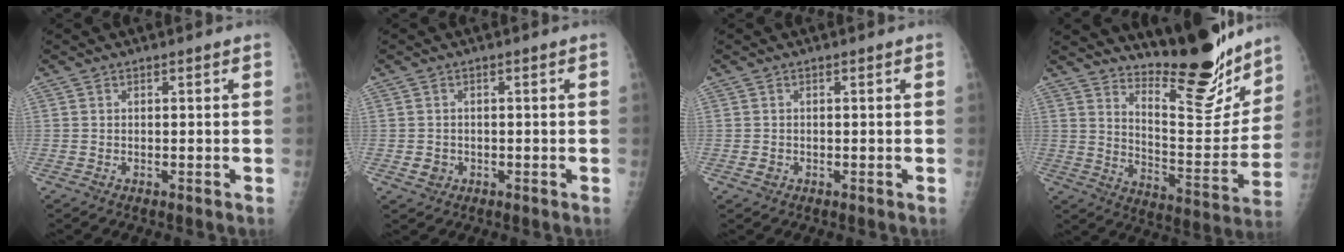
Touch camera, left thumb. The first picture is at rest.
{"total": 2.2, "force": [-0.5, 2.0, 0.8], "torque": [-0.004, 0.003, -0.002]}
{"total": 1.1, "force": [-0.2, 1.0, 0.4], "torque": [-0.003, 0.001, -0.001]}
{"total": 19.8, "force": [16.3, 5.1, 9.9], "torque": [-0.104, -0.137, 0.245]}